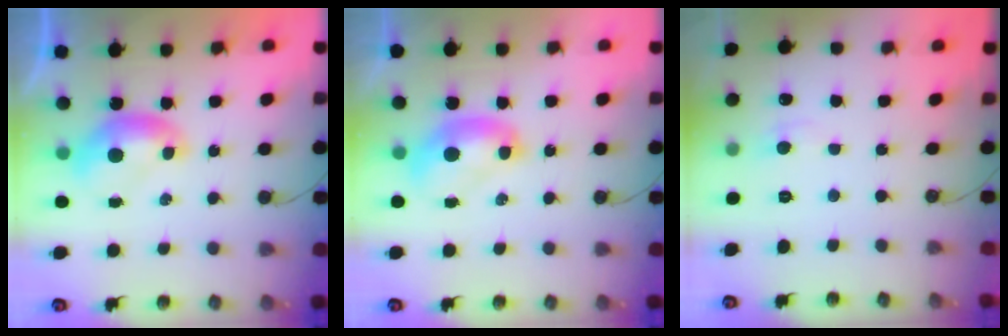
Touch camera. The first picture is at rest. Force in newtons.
{"total": 2.1, "press": 2.1, "slide": 0.2}
{"total": 0.6, "press": 0.4, "slide": 0.5}